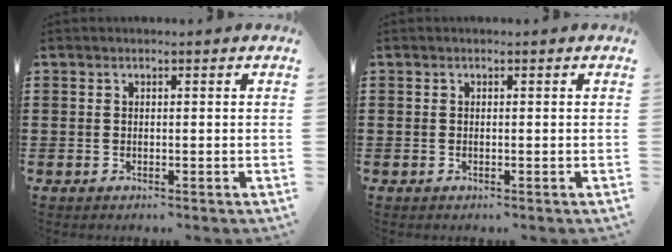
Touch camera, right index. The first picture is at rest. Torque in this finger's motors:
{"motor_torque": [-0.12, 0.05, 0.01, -0.01]}